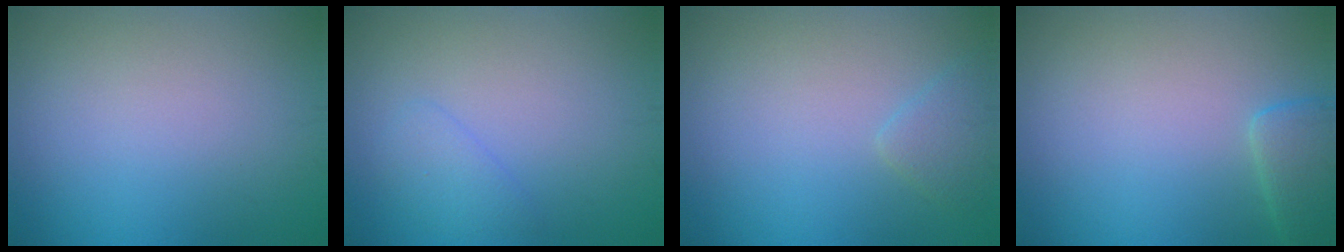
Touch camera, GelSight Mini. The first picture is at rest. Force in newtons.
{"total": 1.6, "press": 1.6, "slide": 0.1}
{"total": 1.5, "press": 1.5, "slide": 0.0}
{"total": 2.3, "press": 2.3, "slide": 0.2}